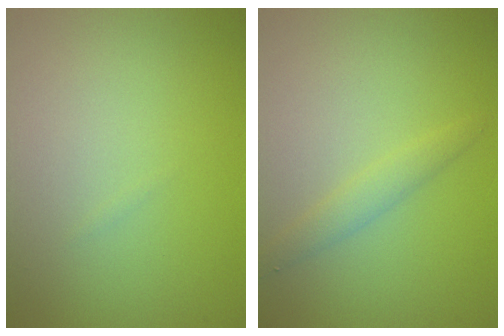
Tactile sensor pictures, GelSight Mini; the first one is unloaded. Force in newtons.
{"total": 1.6, "press": 1.6, "slide": 0.0}